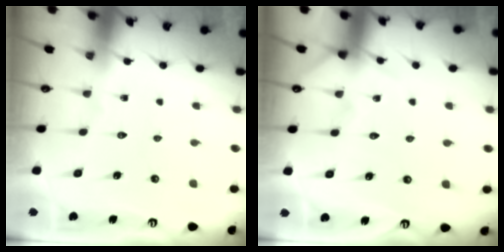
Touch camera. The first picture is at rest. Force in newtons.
{"total": 4.1, "press": 4.1, "slide": 0.5}